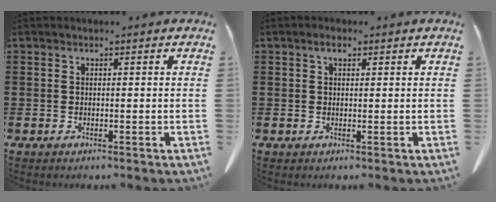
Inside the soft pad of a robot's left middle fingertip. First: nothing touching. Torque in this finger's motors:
{"motor_torque": [0.17, 0.16, -0.01, 0.00]}